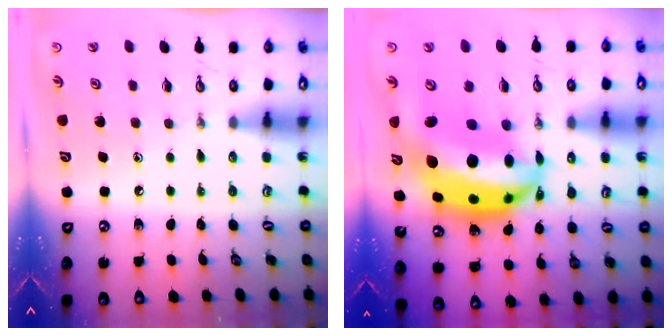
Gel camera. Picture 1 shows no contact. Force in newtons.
{"total": 19.4, "press": 19.4, "slide": 1.6}